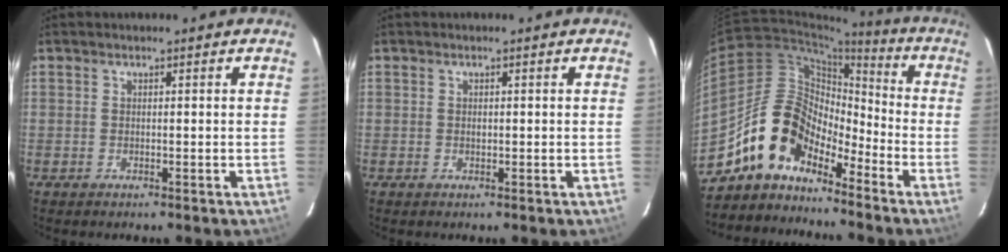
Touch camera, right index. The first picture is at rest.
{"total": 0.7, "force": [0.0, 0.5, 0.4], "torque": [-0.005, 0.000, 0.001]}
{"total": 12.2, "force": [-9.5, 6.1, 4.6], "torque": [-0.077, 0.032, -0.183]}